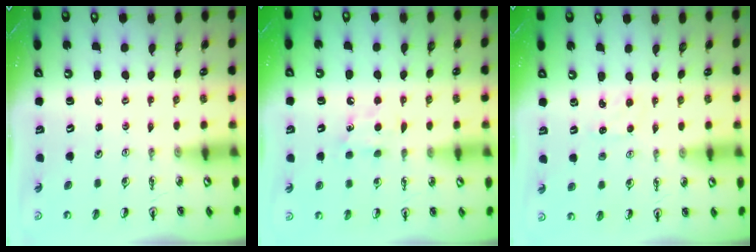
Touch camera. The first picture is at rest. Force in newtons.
{"total": 5.7, "press": 5.7, "slide": 0.6}
{"total": 3.1, "press": 3.0, "slide": 0.4}